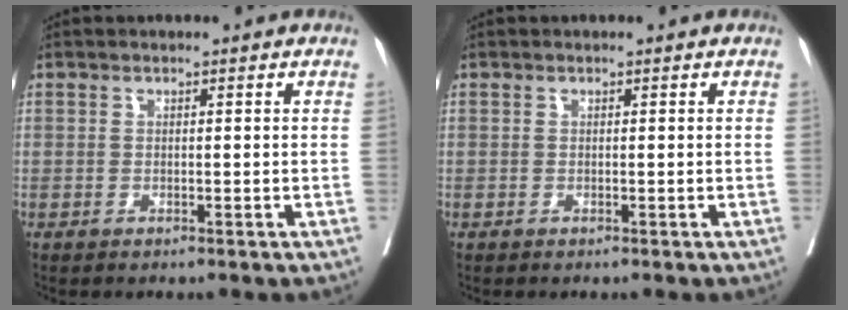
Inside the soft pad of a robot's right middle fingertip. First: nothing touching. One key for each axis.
{"total": 0.0}